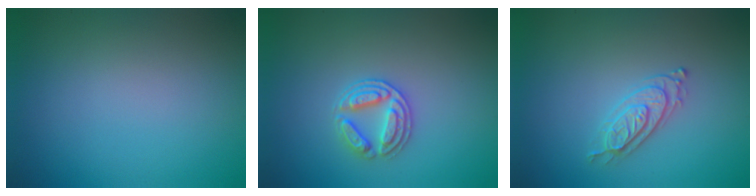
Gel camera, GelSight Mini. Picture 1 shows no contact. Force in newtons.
{"total": 2.9, "press": 2.7, "slide": 1.0}
{"total": 2.2, "press": 2.2, "slide": 0.5}